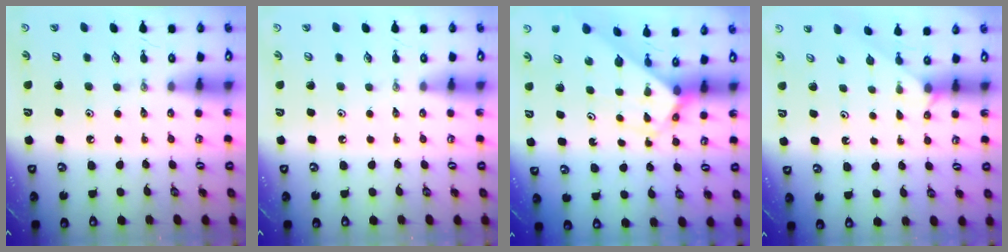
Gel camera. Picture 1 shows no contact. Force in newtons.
{"total": 0.0}
{"total": 2.9, "press": 2.9, "slide": 0.1}
{"total": 2.7, "press": 2.7, "slide": 0.3}